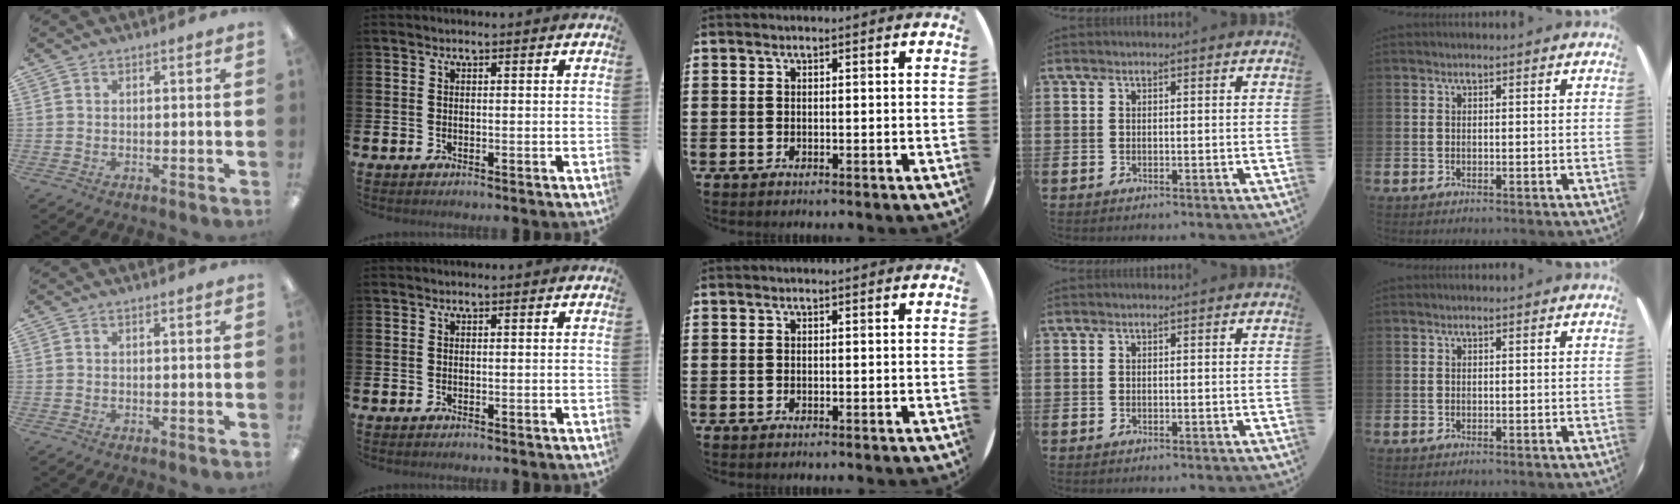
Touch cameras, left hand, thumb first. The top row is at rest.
{}